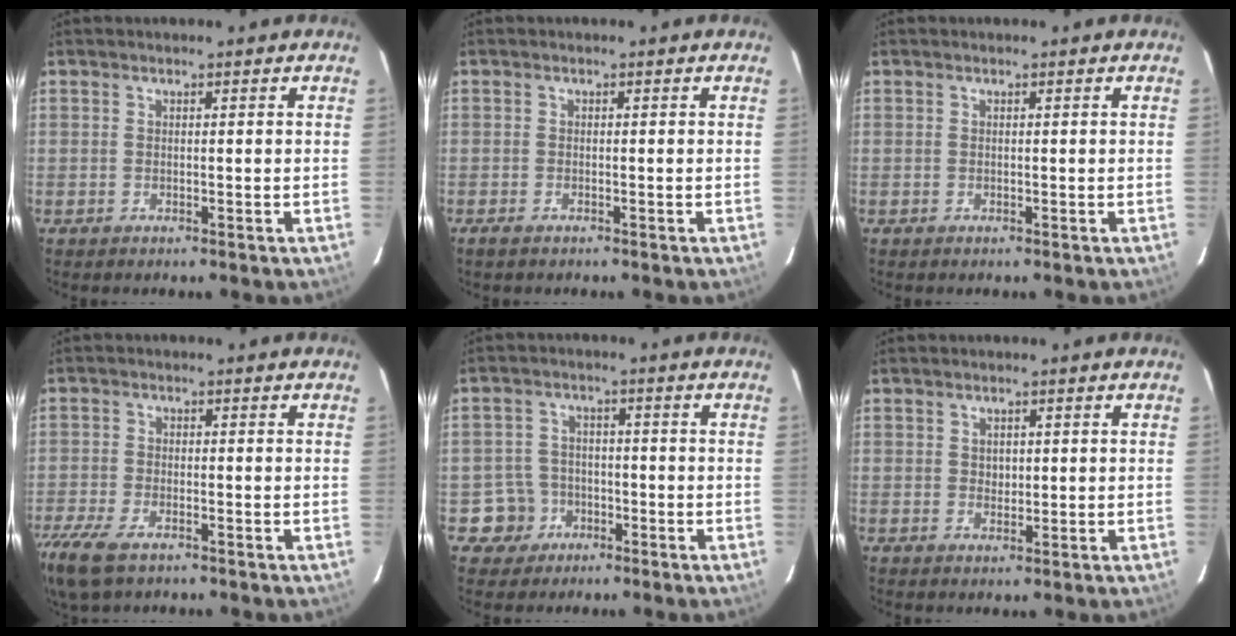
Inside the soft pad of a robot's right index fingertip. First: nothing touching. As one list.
[{"total": 1.4, "force": [-1.1, 0.4, 0.7], "torque": [-0.016, -0.004, -0.022]}, {"total": 0.0}, {"total": 11.4, "force": [-7.7, 4.7, 7.0], "torque": [-0.178, -0.043, -0.147]}, {"total": 5.4, "force": [-2.5, 4.8, 0.1], "torque": [-0.012, 0.021, -0.040]}, {"total": 1.6, "force": [0.5, 1.4, 0.5], "torque": [-0.004, 0.004, 0.009]}]